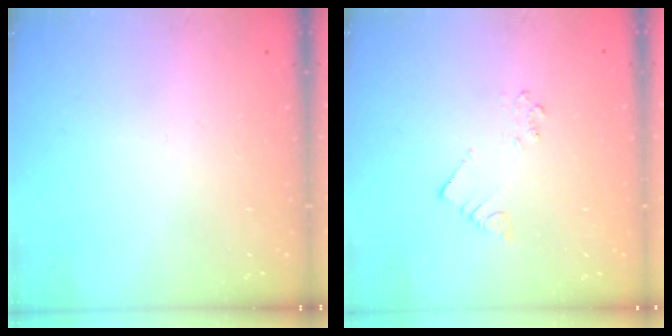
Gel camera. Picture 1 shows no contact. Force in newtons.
{"total": 2.5, "press": 2.5, "slide": 0.2}